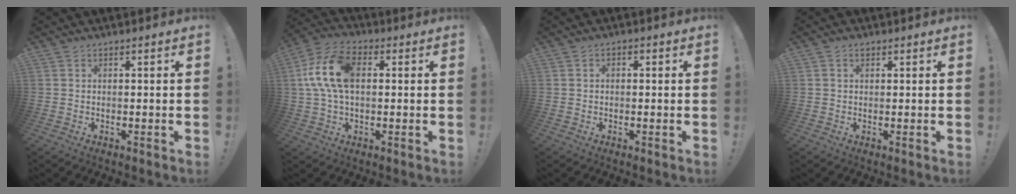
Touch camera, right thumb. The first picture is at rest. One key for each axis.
{"total": 14.1, "fx": 1.9, "fy": 8.5, "fz": 11.0, "tx": -0.225, "ty": 0.009, "tz": 0.038}
{"total": 1.2, "fx": -0.7, "fy": 0.7, "fz": 0.7, "tx": -0.017, "ty": 0.007, "tz": -0.012}
{"total": 1.4, "fx": 0.6, "fy": 1.0, "fz": 0.7, "tx": -0.011, "ty": 0.002, "tz": 0.011}